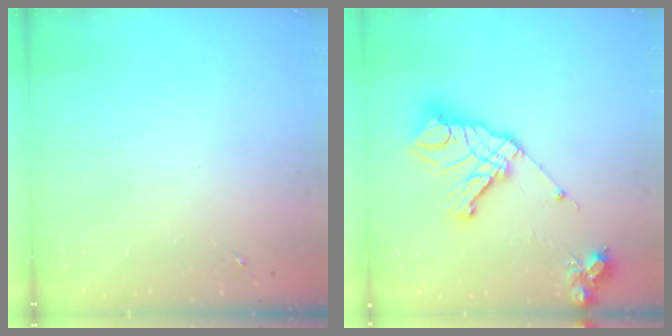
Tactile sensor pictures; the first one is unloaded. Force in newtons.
{"total": 19.8, "press": 19.6, "slide": 2.6}